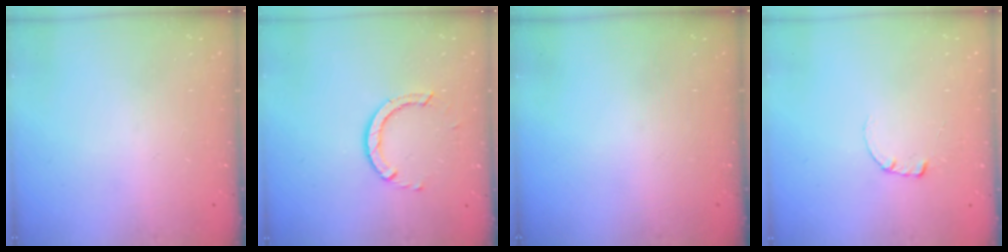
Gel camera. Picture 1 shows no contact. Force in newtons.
{"total": 3.2, "press": 3.2, "slide": 0.0}
{"total": 0.0}
{"total": 0.6, "press": 0.5, "slide": 0.2}